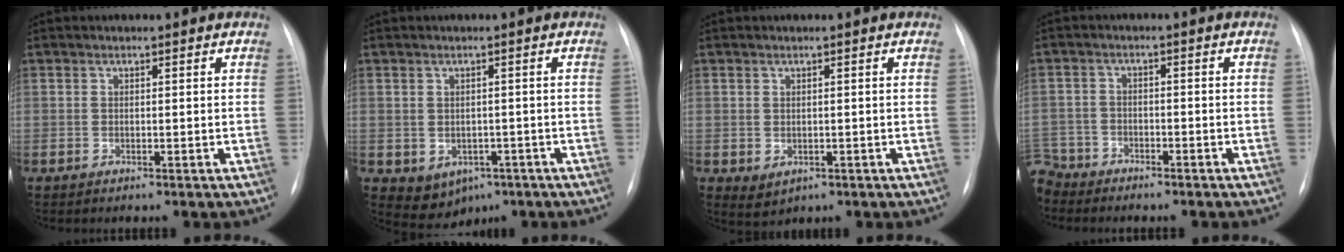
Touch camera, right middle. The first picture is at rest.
{"total": 5.4, "force": [-2.4, 4.3, 2.4], "torque": [-0.035, 0.011, -0.019]}
{"total": 2.1, "force": [-0.4, 1.6, 1.3], "torque": [-0.022, -0.005, 0.006]}
{"total": 6.0, "force": [-5.3, 3.0, 0.0], "torque": [-0.002, -0.001, -0.101]}